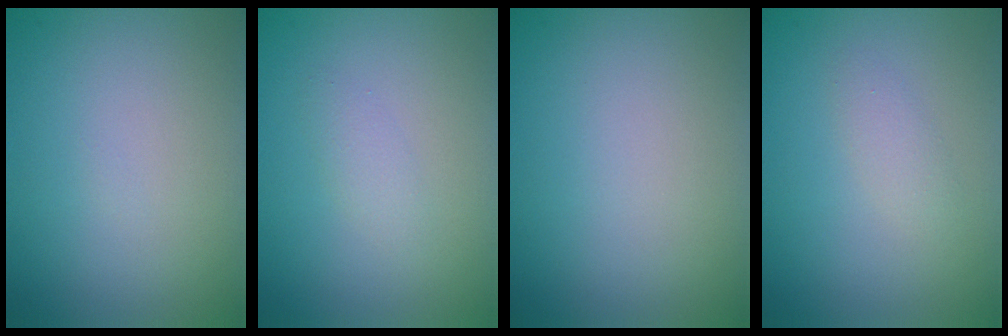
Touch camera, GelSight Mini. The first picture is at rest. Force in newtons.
{"total": 1.1, "press": 1.1, "slide": 0.1}
{"total": 0.0}
{"total": 1.2, "press": 1.2, "slide": 0.1}